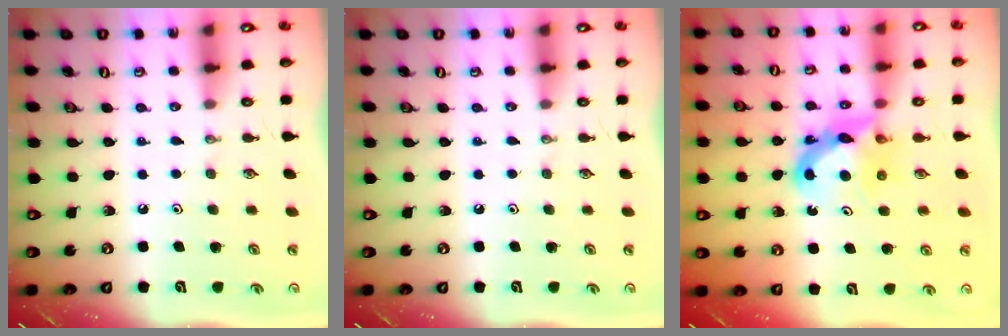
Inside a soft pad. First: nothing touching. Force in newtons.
{"total": 0.0}
{"total": 7.8, "press": 7.8, "slide": 0.7}